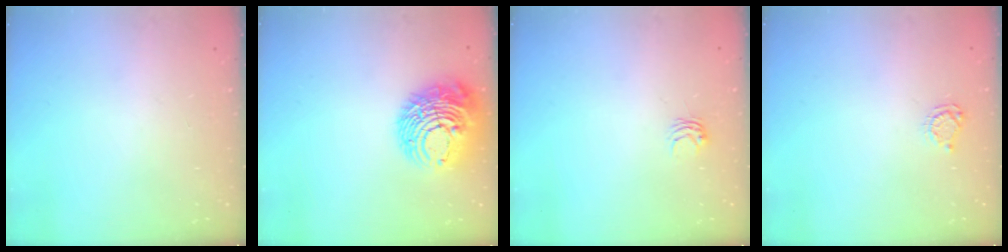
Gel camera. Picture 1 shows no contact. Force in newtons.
{"total": 13.5, "press": 13.4, "slide": 1.3}
{"total": 3.2, "press": 3.1, "slide": 0.3}
{"total": 4.7, "press": 4.7, "slide": 0.6}